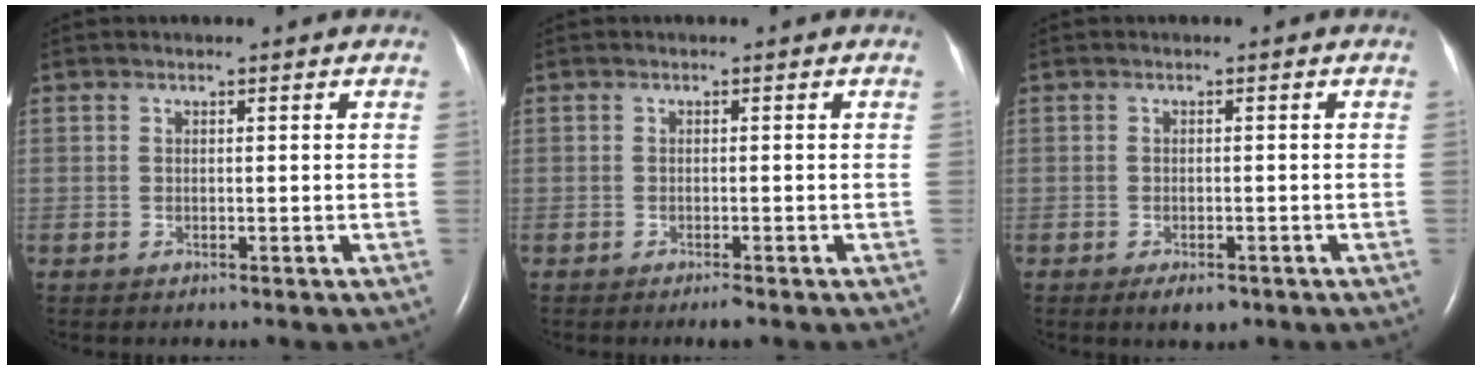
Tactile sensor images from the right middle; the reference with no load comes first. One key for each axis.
{"total": 1.2, "fx": -0.9, "fy": 0.0, "fz": 0.8, "tx": -0.017, "ty": -0.003, "tz": -0.012}
{"total": 2.8, "fx": -1.7, "fy": 1.2, "fz": 1.8, "tx": -0.028, "ty": -0.003, "tz": -0.019}